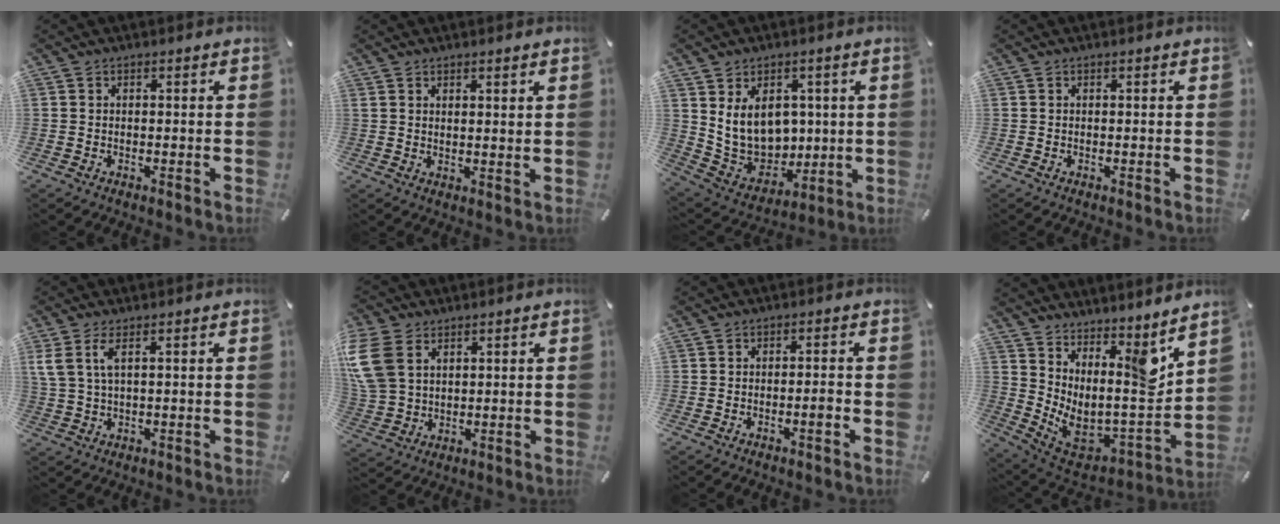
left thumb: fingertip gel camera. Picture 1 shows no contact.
{"total": 2.0, "force": [1.9, 0.3, 0.6], "torque": [-0.013, -0.008, 0.036]}
{"total": 12.7, "force": [3.8, 10.4, 6.2], "torque": [-0.121, -0.027, 0.082]}
{"total": 0.0}
{"total": 4.5, "force": [1.8, 1.4, 3.9], "torque": [-0.088, -0.003, 0.030]}
{"total": 11.1, "force": [4.3, 8.3, 6.0], "torque": [-0.165, -0.001, 0.082]}
{"total": 2.5, "force": [-1.0, 0.5, 2.3], "torque": [-0.040, 0.004, -0.018]}
{"total": 8.3, "force": [5.3, 4.3, 4.6], "torque": [-0.046, -0.104, 0.091]}